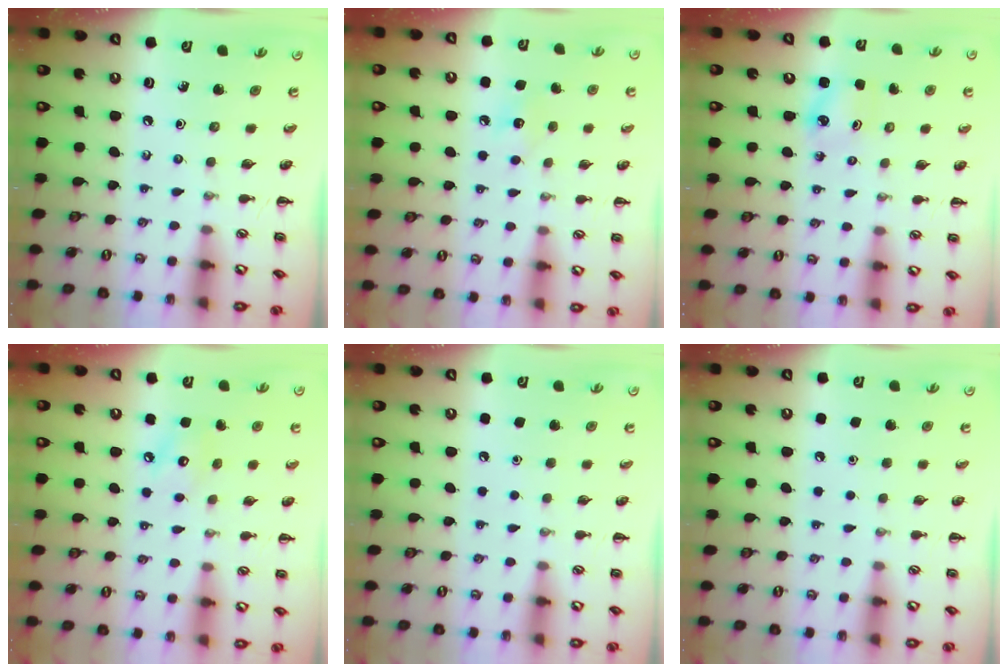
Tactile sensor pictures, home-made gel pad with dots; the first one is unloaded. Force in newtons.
{"total": 7.1, "press": 6.9, "slide": 1.9}
{"total": 2.9, "press": 2.9, "slide": 0.6}
{"total": 5.6, "press": 5.6, "slide": 0.5}
{"total": 1.5, "press": 1.5, "slide": 0.1}
{"total": 1.8, "press": 1.8, "slide": 0.1}